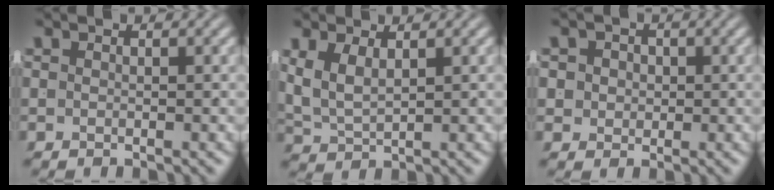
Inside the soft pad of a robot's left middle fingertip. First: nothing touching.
{"total": 4.2, "force": [0.9, 3.1, 2.7], "torque": [-0.074, -0.013, 0.027]}
{"total": 3.3, "force": [0.3, 3.0, 1.3], "torque": [-0.029, -0.005, 0.006]}